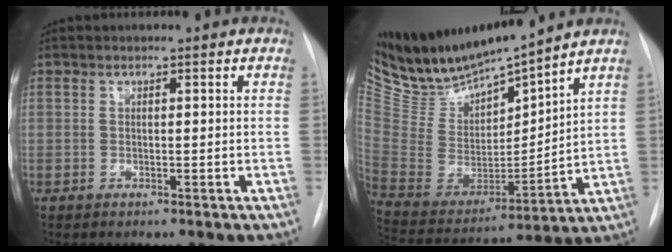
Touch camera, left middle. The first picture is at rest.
{"total": 14.6, "force": [13.9, 0.8, 4.2], "torque": [-0.089, -0.023, 0.280]}